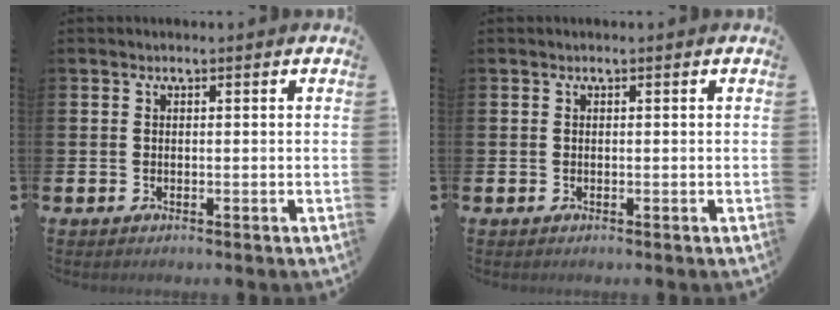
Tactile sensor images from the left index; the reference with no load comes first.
{"total": 0.0}